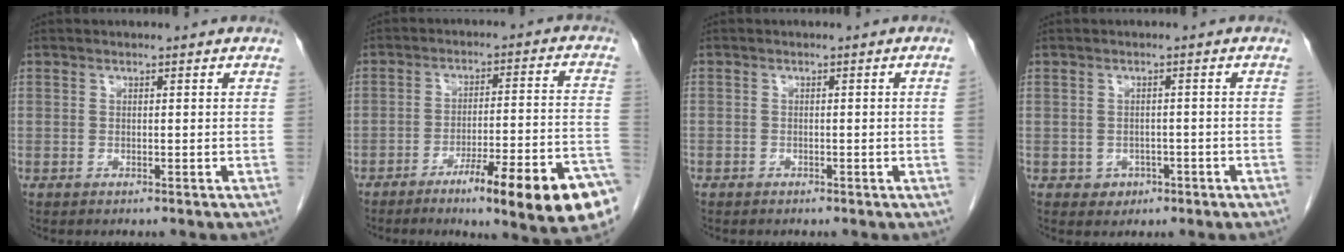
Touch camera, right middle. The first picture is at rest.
{"total": 17.0, "force": [-9.8, 1.3, 13.8], "torque": [-0.134, 0.008, -0.134]}
{"total": 0.8, "force": [-0.3, -0.2, 0.7], "torque": [-0.014, 0.003, -0.006]}
{"total": 2.4, "force": [-1.1, 2.0, 0.7], "torque": [-0.008, 0.007, -0.005]}